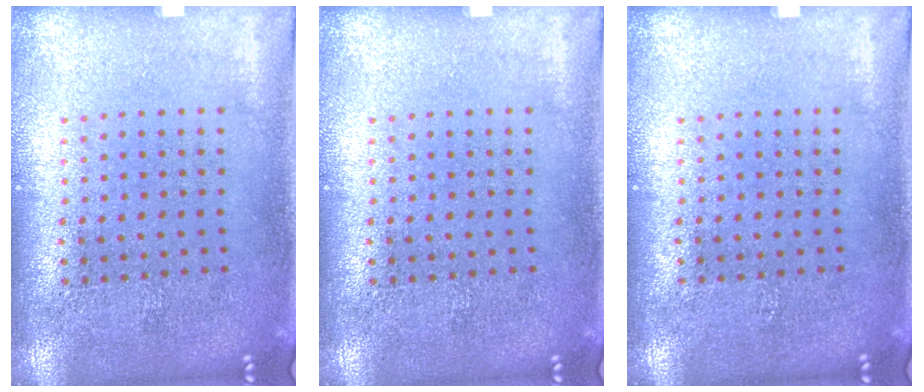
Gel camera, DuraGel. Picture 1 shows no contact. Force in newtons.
{"total": 0.0}
{"total": 0.0}